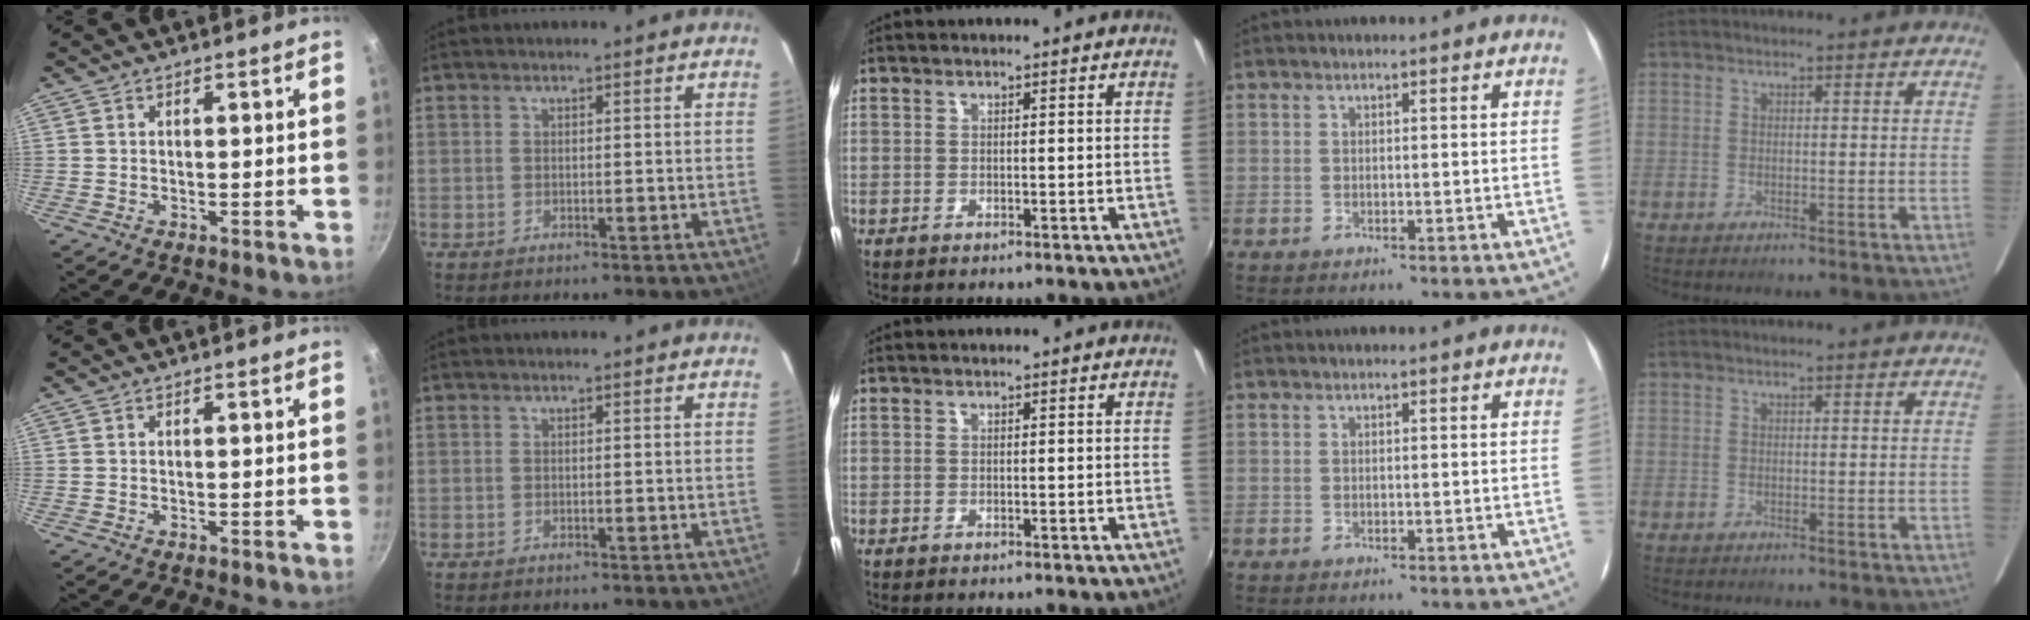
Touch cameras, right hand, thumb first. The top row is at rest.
{}